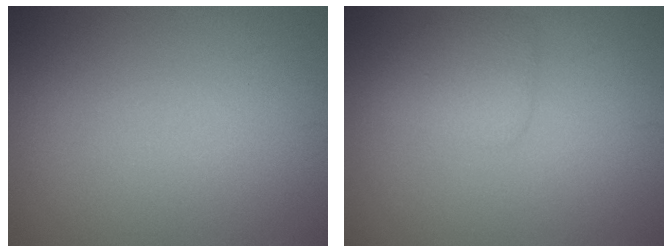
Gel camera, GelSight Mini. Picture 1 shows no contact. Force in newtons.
{"total": 2.2, "press": 2.2, "slide": 0.1}